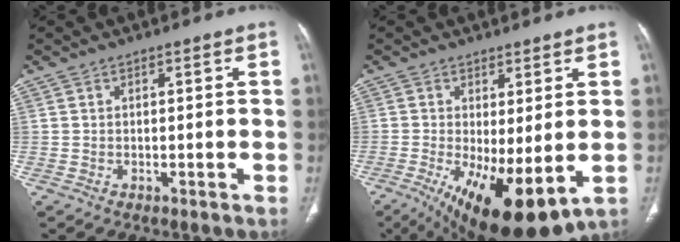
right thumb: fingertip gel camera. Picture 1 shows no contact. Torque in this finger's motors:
{"motor_torque": [1.47, 2.65, 0.07, 0.12, 0.14]}